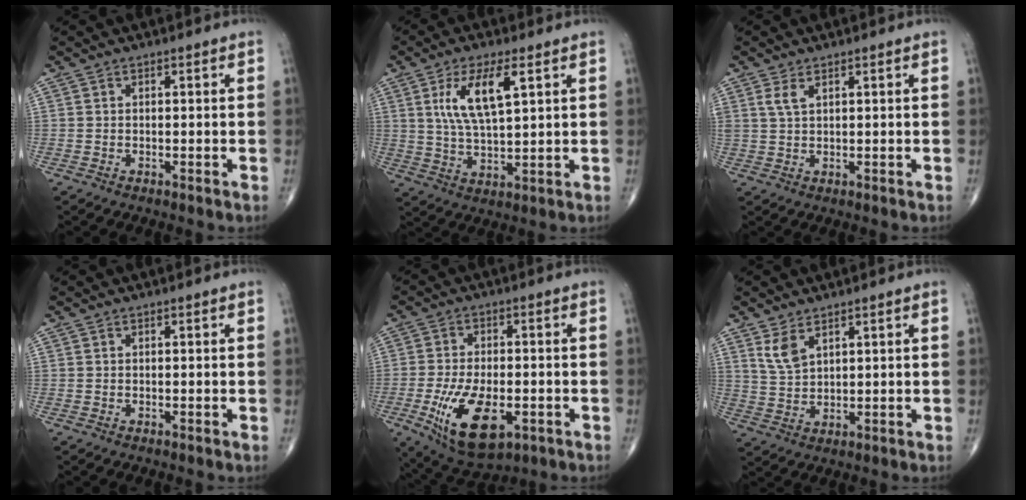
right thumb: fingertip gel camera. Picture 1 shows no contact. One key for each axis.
{"total": 10.3, "fx": 3.8, "fy": 3.5, "fz": 8.9, "tx": -0.173, "ty": -0.012, "tz": 0.077}
{"total": 2.5, "fx": 1.4, "fy": 1.0, "fz": 1.8, "tx": -0.041, "ty": 0.000, "tz": 0.035}
{"total": 0.0}
{"total": 14.3, "fx": -4.8, "fy": 7.1, "fz": 11.5, "tx": -0.201, "ty": -0.002, "tz": -0.068}
{"total": 4.5, "fx": 2.8, "fy": 2.2, "fz": 2.8, "tx": -0.054, "ty": -0.014, "tz": 0.063}